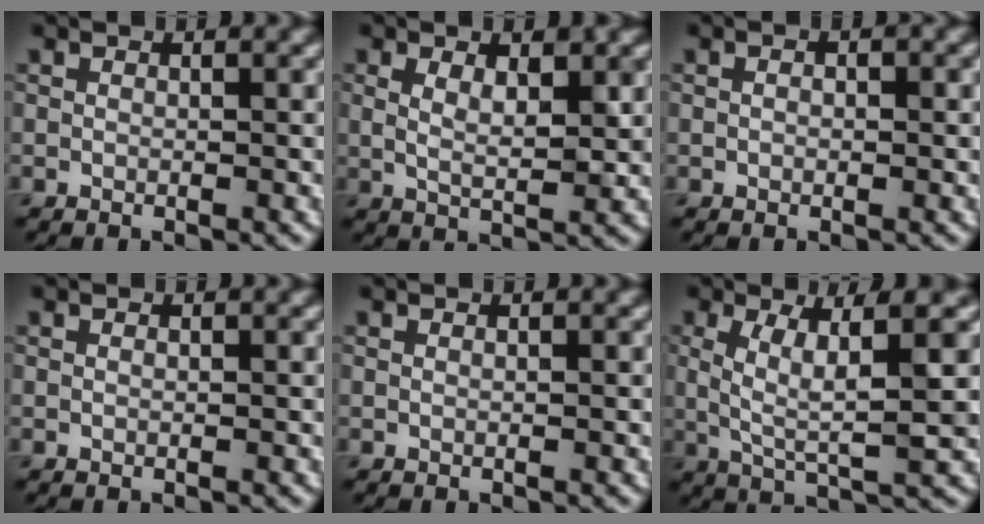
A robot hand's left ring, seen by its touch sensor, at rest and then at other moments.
{"total": 2.9, "force": [1.3, 1.1, 2.4], "torque": [-0.044, -0.005, 0.024]}
{"total": 1.5, "force": [0.4, 0.9, 1.2], "torque": [-0.011, 0.002, -0.006]}
{"total": 0.0}
{"total": 0.0}
{"total": 5.8, "force": [1.1, 1.2, 5.6], "torque": [-0.106, 0.001, 0.022]}